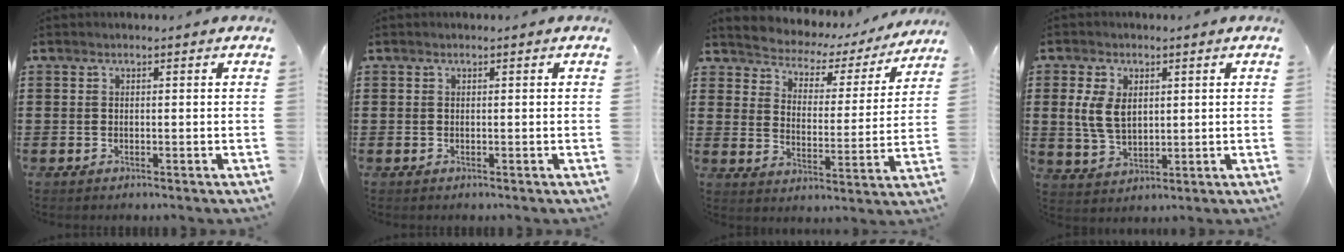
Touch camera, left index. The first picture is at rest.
{"total": 0.0}
{"total": 2.8, "force": [2.6, 1.1, 0.2], "torque": [-0.026, -0.028, 0.034]}
{"total": 5.8, "force": [1.2, 3.6, 4.4], "torque": [-0.109, 0.006, 0.019]}